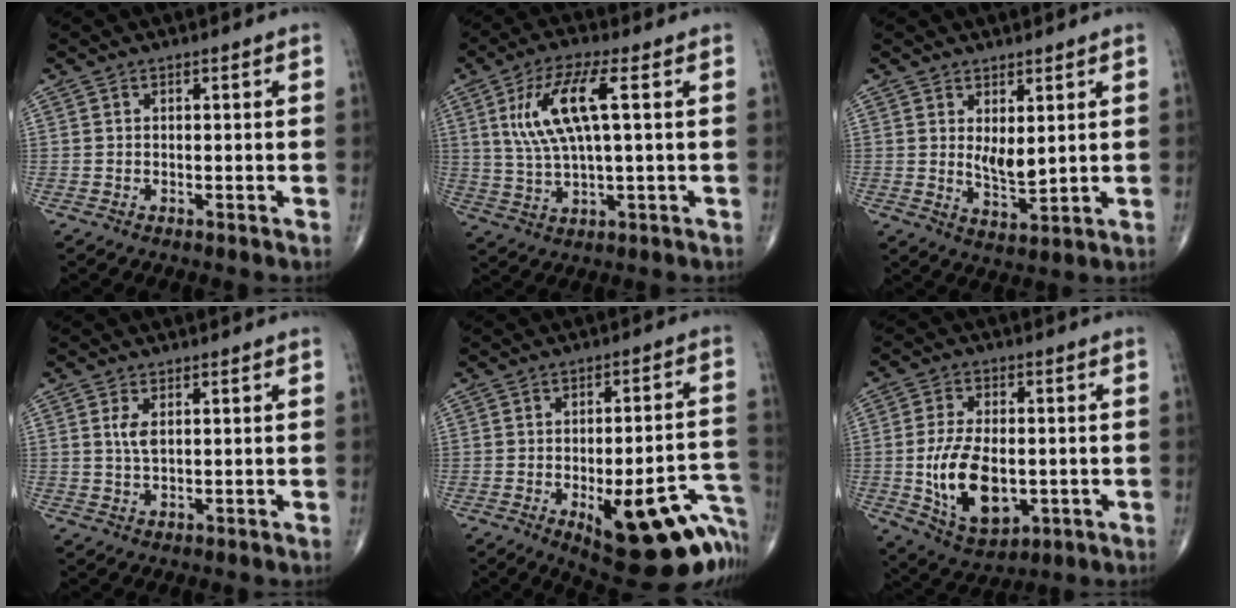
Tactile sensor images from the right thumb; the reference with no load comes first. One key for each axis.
{"total": 11.7, "fx": 3.0, "fy": 2.9, "fz": 10.9, "tx": -0.241, "ty": 0.004, "tz": 0.062}
{"total": 5.1, "fx": 1.5, "fy": 2.2, "fz": 4.4, "tx": -0.068, "ty": -0.024, "tz": 0.034}
{"total": 2.6, "fx": 0.8, "fy": 1.1, "fz": 2.3, "tx": -0.047, "ty": -0.004, "tz": 0.019}
{"total": 23.3, "fx": -10.3, "fy": 8.3, "fz": 19.2, "tx": -0.162, "ty": 0.052, "tz": -0.119}
{"total": 14.6, "fx": -2.1, "fy": 8.2, "fz": 11.9, "tx": -0.200, "ty": -0.007, "tz": -0.021}